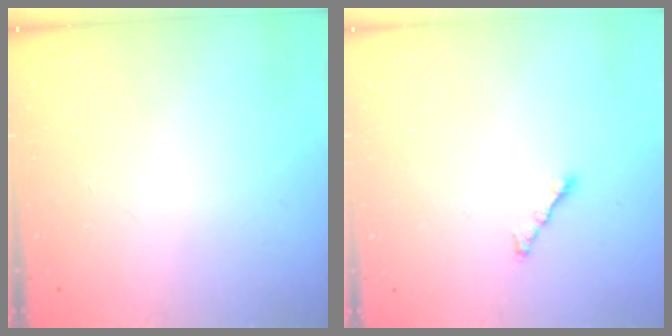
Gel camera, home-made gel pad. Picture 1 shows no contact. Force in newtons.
{"total": 2.3, "press": 2.2, "slide": 0.7}